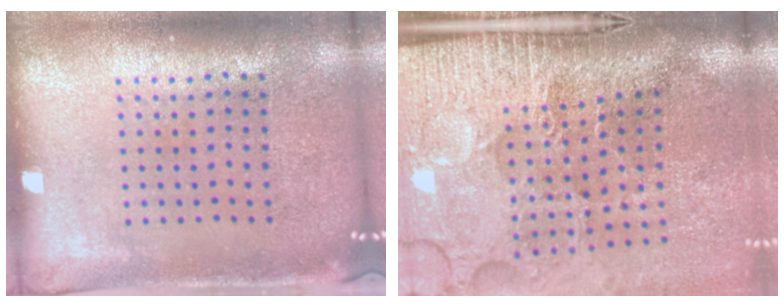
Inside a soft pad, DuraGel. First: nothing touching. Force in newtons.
{"total": 4.9, "press": 4.0, "slide": 2.8}